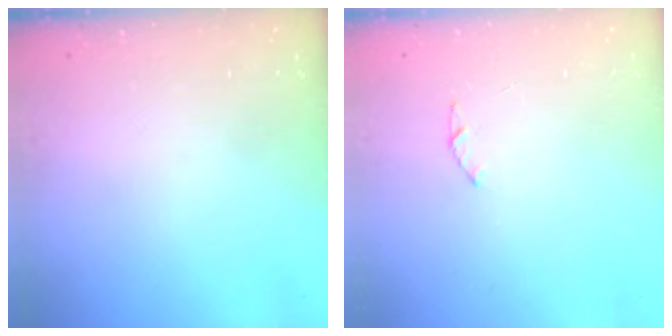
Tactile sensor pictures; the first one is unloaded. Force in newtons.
{"total": 1.0, "press": 0.9, "slide": 0.3}